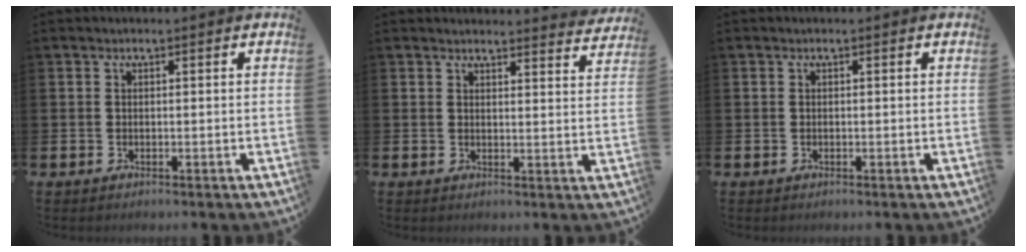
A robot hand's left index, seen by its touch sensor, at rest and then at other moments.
{"total": 3.3, "force": [3.3, 0.3, 0.1], "torque": [0.013, -0.029, 0.055]}
{"total": 0.0}